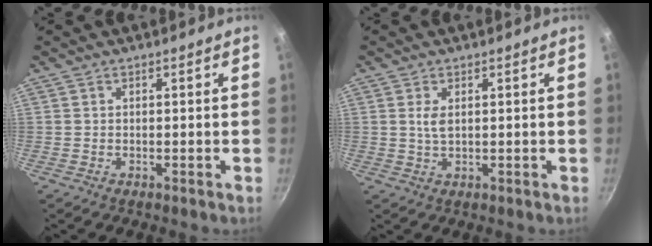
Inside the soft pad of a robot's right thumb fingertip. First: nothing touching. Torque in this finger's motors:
{"motor_torque": [-0.03, 0.20, 0.28, -0.21, 0.16]}